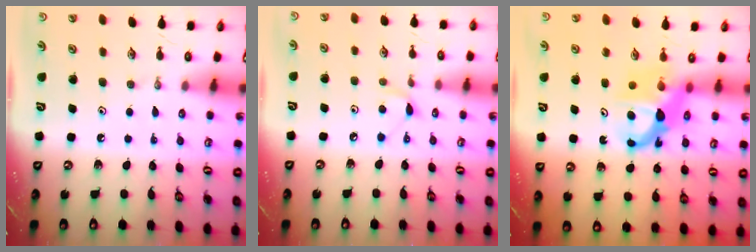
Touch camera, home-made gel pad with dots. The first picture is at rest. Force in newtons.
{"total": 5.2, "press": 5.1, "slide": 0.6}
{"total": 6.8, "press": 6.7, "slide": 0.5}